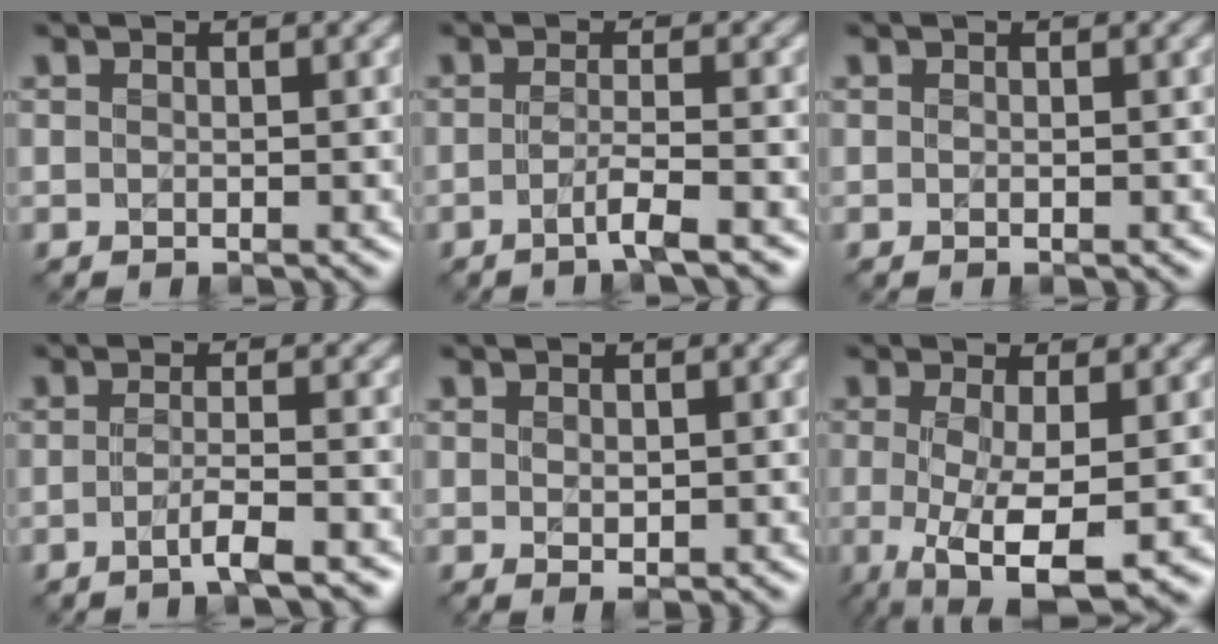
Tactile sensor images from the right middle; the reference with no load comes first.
{"total": 2.7, "force": [-1.5, 0.3, 2.2], "torque": [-0.032, 0.003, -0.038]}
{"total": 0.0}
{"total": 2.9, "force": [-1.7, 0.4, 2.4], "torque": [-0.035, 0.004, -0.040]}
{"total": 0.8, "force": [0.2, 0.5, 0.6], "torque": [-0.014, -0.003, 0.008]}
{"total": 7.1, "force": [-1.6, 1.9, 6.7], "torque": [-0.124, -0.021, -0.020]}